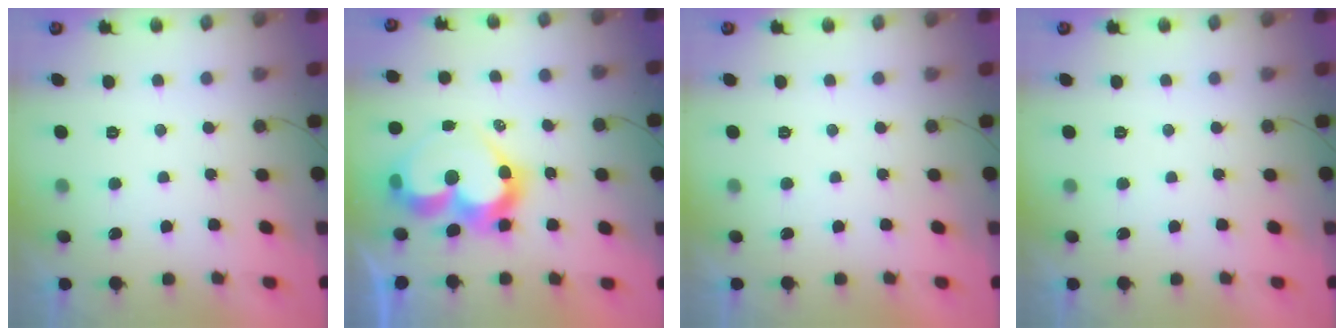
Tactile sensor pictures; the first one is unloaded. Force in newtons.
{"total": 13.1, "press": 13.1, "slide": 1.3}
{"total": 2.0, "press": 2.0, "slide": 0.1}
{"total": 0.0}